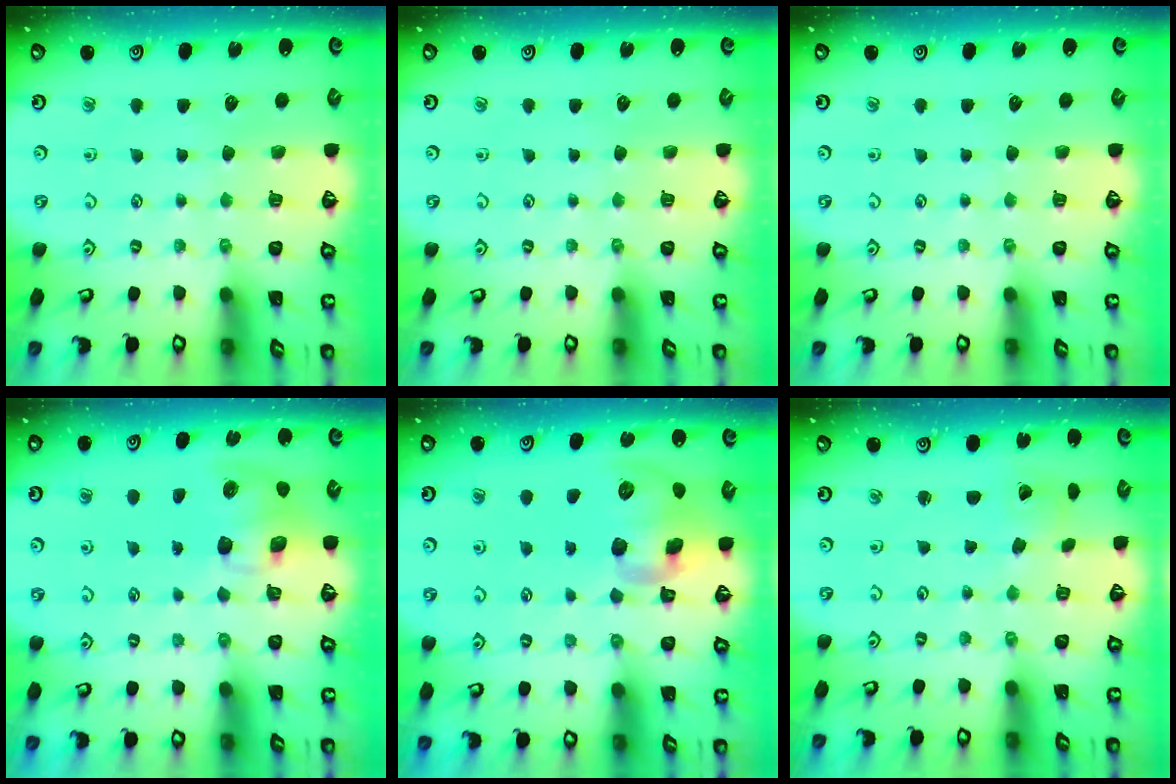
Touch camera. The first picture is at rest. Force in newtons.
{"total": 0.0}
{"total": 0.0}
{"total": 9.2, "press": 9.1, "slide": 1.4}
{"total": 14.7, "press": 14.5, "slide": 2.7}
{"total": 2.7, "press": 2.7, "slide": 0.2}